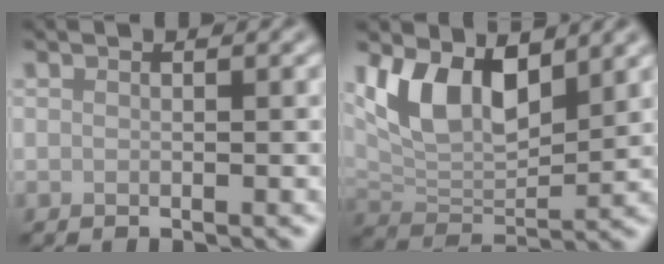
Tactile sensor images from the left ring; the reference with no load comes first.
{"total": 7.2, "force": [3.3, 3.8, 5.2], "torque": [-0.096, -0.008, 0.058]}